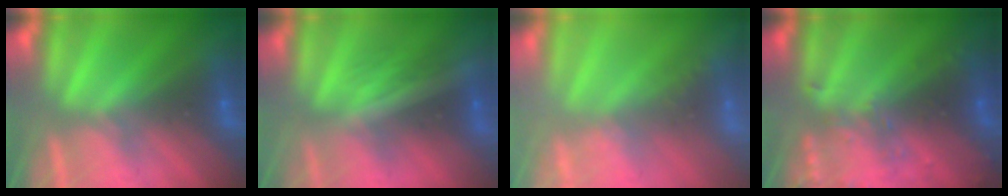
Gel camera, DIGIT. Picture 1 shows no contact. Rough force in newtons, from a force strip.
{"total": 1.7}
{"total": 1.6}
{"total": 3.0}